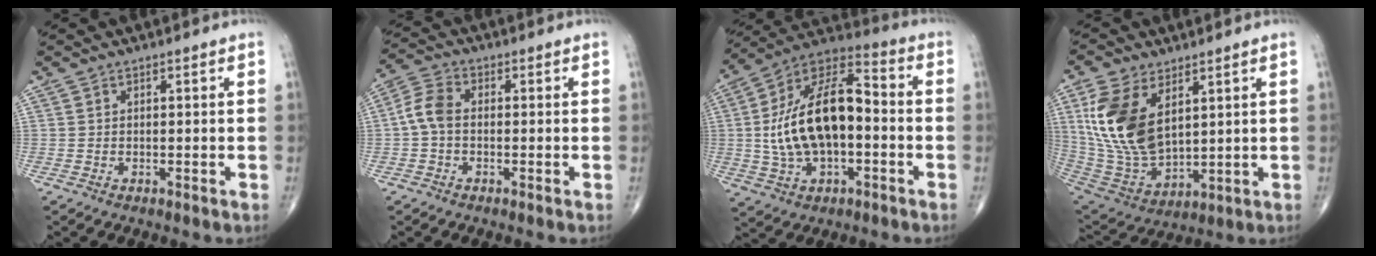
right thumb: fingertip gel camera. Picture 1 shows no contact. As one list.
[{"total": 5.4, "force": [-0.5, 3.5, 4.1], "torque": [-0.084, 0.015, -0.020]}, {"total": 20.0, "force": [-1.0, 10.5, 17.0], "torque": [-0.305, 0.040, -0.019]}, {"total": 16.9, "force": [5.6, 9.5, 12.8], "torque": [-0.250, -0.024, 0.126]}]